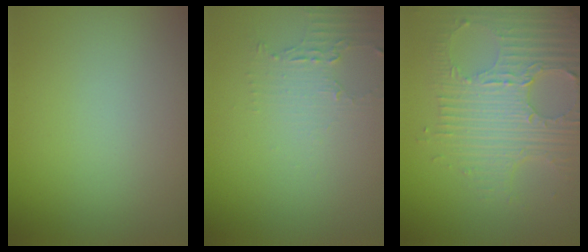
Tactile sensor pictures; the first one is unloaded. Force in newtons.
{"total": 2.2, "press": 1.5, "slide": 1.5}
{"total": 7.6, "press": 5.1, "slide": 5.7}